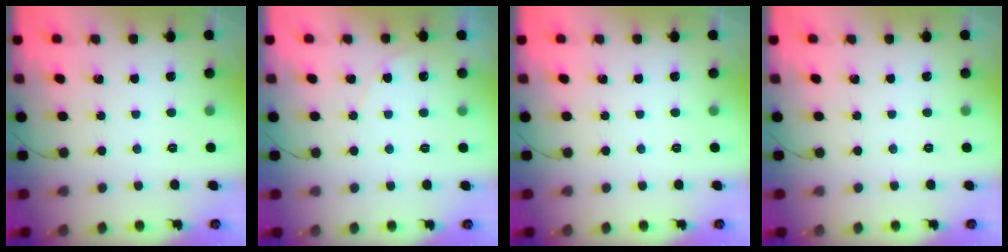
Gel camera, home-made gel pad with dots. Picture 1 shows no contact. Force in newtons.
{"total": 4.5, "press": 4.5, "slide": 0.3}
{"total": 0.0}
{"total": 0.0}